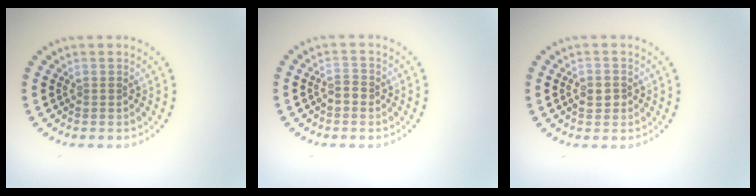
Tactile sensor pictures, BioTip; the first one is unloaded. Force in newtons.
{"total": 1.3, "press": 1.3, "slide": 0.2}
{"total": 1.7, "press": 1.7, "slide": 0.1}